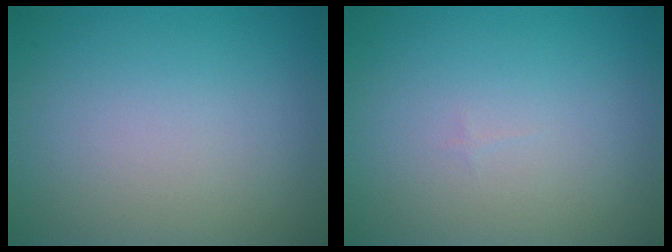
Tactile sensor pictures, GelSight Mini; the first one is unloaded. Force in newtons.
{"total": 0.0}